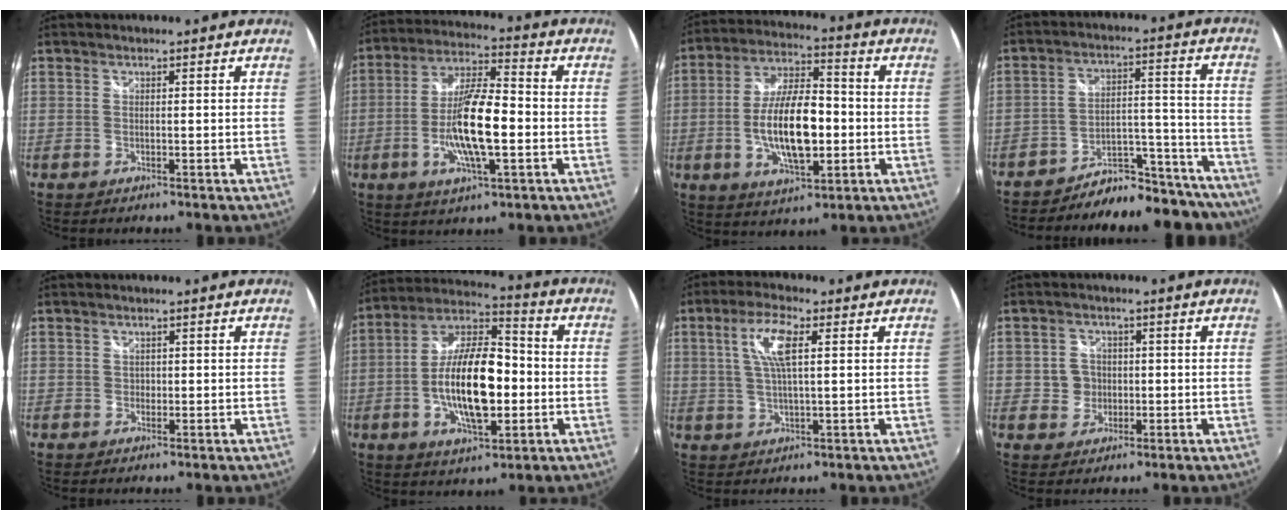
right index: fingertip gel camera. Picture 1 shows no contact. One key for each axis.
{"total": 13.6, "fx": -3.2, "fy": 3.4, "fz": 12.8, "tx": -0.253, "ty": -0.003, "tz": -0.061}
{"total": 15.3, "fx": -2.7, "fy": 6.3, "fz": 13.7, "tx": -0.263, "ty": -0.001, "tz": -0.044}
{"total": 17.6, "fx": -16.3, "fy": 5.5, "fz": 3.9, "tx": -0.037, "ty": 0.058, "tz": -0.210}
{"total": 0.8, "fx": 0.1, "fy": 0.8, "fz": 0.0, "tx": 0.004, "ty": 0.000, "tz": 0.000}
{"total": 17.8, "fx": -3.0, "fy": 7.5, "fz": 15.9, "tx": -0.302, "ty": 0.004, "tz": -0.055}
{"total": 7.3, "fx": 2.1, "fy": 1.7, "fz": 6.8, "tx": -0.131, "ty": 0.007, "tz": 0.041}
{"total": 3.9, "fx": -0.2, "fy": 3.8, "fz": 0.7, "tx": -0.014, "ty": 0.010, "tz": -0.002}